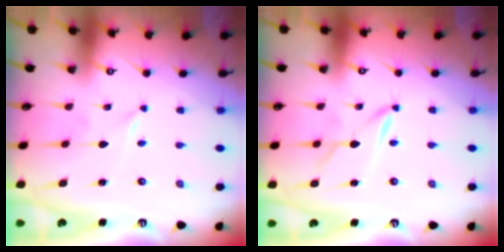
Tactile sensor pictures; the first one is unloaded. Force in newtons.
{"total": 2.5, "press": 2.5, "slide": 0.3}